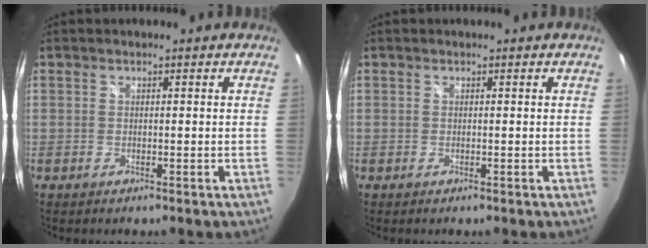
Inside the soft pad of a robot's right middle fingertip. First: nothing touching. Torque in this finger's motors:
{"motor_torque": [0.00, 0.00, 0.00, 0.00]}